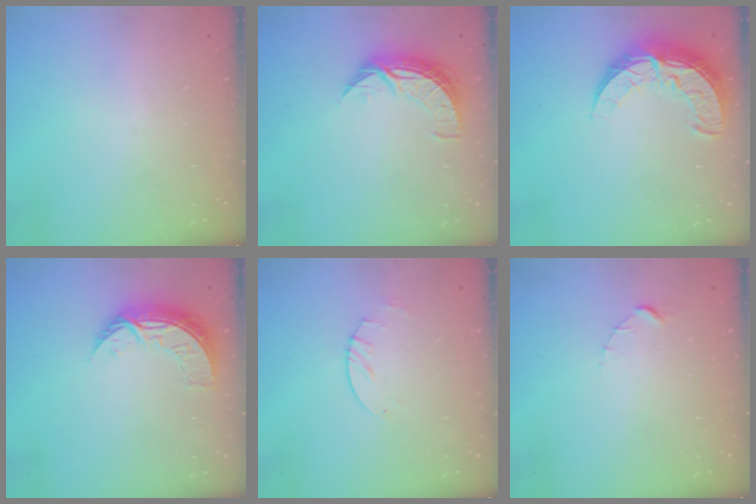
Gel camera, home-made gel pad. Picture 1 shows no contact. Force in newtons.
{"total": 8.3, "press": 8.3, "slide": 0.5}
{"total": 11.4, "press": 11.3, "slide": 0.8}
{"total": 8.1, "press": 8.0, "slide": 0.8}
{"total": 2.6, "press": 2.5, "slide": 0.4}
{"total": 1.5, "press": 1.5, "slide": 0.2}